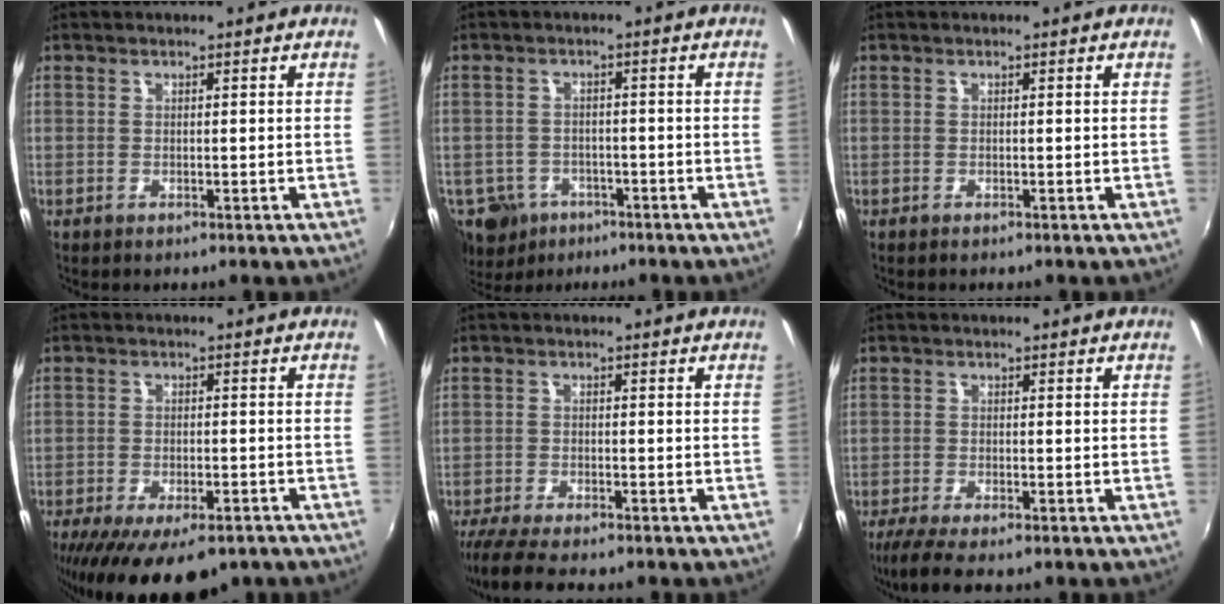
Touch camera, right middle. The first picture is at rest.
{"total": 8.8, "force": [-5.1, 6.6, 3.0], "torque": [-0.091, -0.007, -0.077]}
{"total": 0.0}
{"total": 16.6, "force": [-11.5, 6.4, 10.1], "torque": [-0.203, -0.048, -0.167]}
{"total": 8.0, "force": [-6.8, 1.0, 4.0], "torque": [-0.100, -0.031, -0.119]}
{"total": 6.0, "force": [-4.7, 0.8, 3.6], "torque": [-0.088, -0.028, -0.085]}